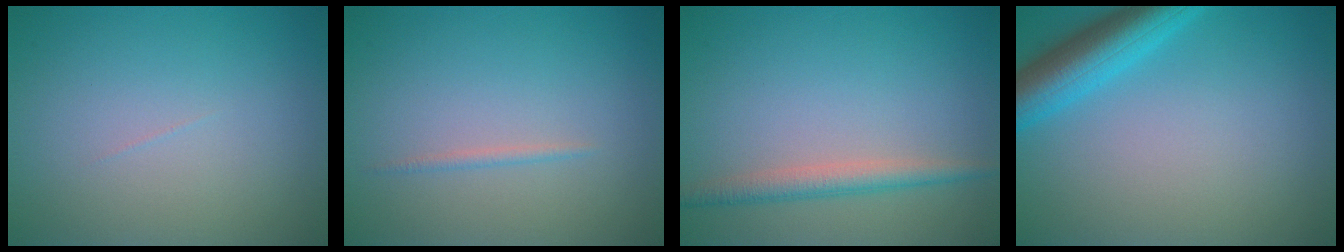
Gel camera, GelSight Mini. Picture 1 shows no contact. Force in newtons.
{"total": 0.7, "press": 0.7, "slide": 0.1}
{"total": 2.4, "press": 2.4, "slide": 0.1}
{"total": 5.3, "press": 5.3, "slide": 0.3}